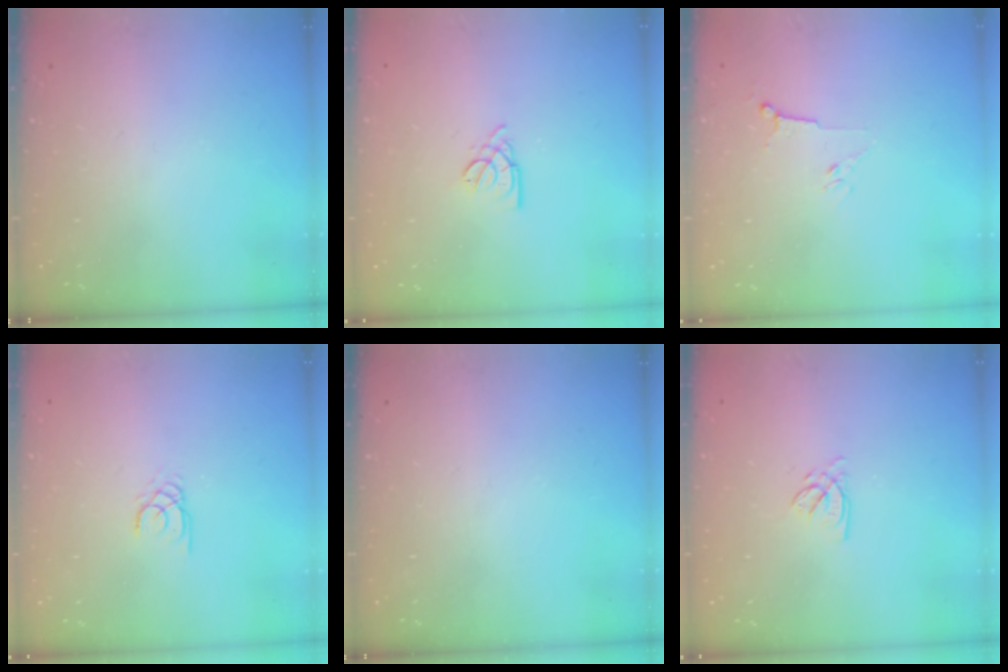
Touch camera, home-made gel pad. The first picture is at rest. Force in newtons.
{"total": 3.0, "press": 2.9, "slide": 0.5}
{"total": 3.0, "press": 2.9, "slide": 0.8}
{"total": 1.6, "press": 1.6, "slide": 0.2}
{"total": 0.0}
{"total": 2.3, "press": 2.3, "slide": 0.3}